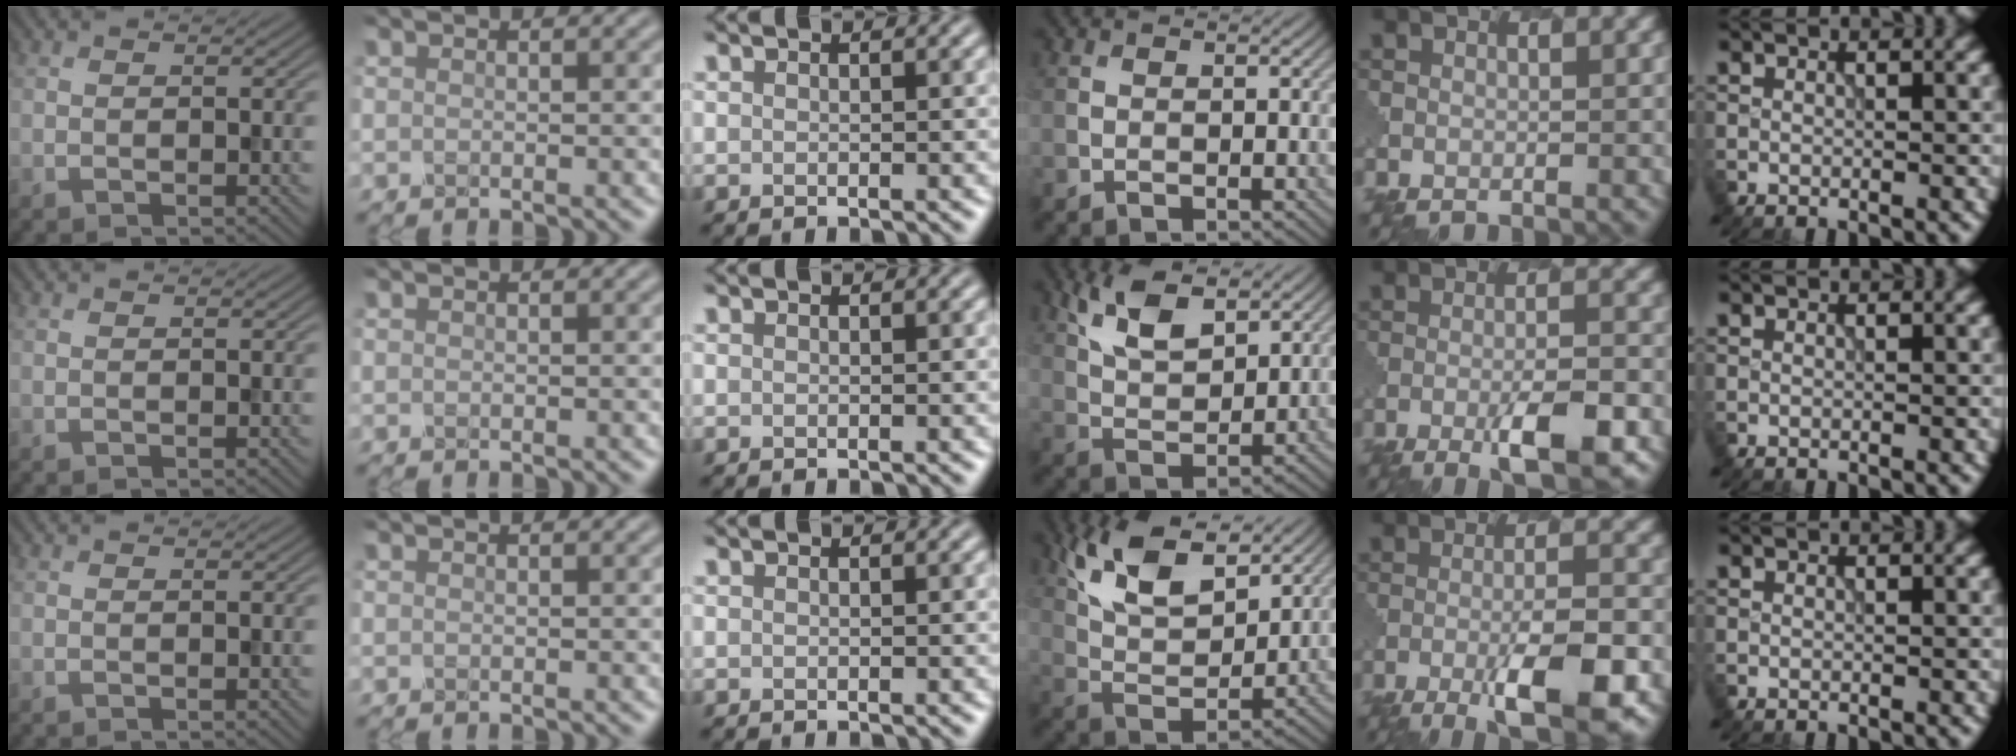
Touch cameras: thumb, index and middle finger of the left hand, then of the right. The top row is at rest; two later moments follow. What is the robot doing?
{"motion": "insert", "object": "pen bag"}